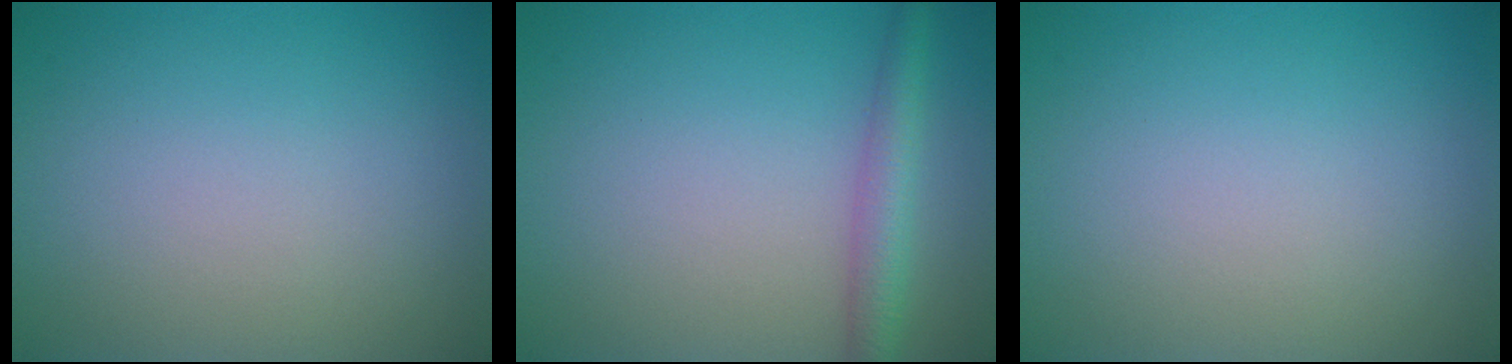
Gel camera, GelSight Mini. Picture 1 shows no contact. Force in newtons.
{"total": 3.0, "press": 3.0, "slide": 0.1}
{"total": 0.0}